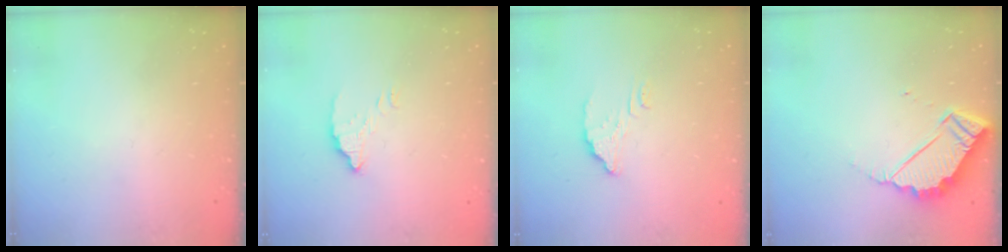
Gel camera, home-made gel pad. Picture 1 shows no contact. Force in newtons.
{"total": 3.5, "press": 3.5, "slide": 0.1}
{"total": 4.8, "press": 4.8, "slide": 0.4}
{"total": 6.1, "press": 6.1, "slide": 0.3}